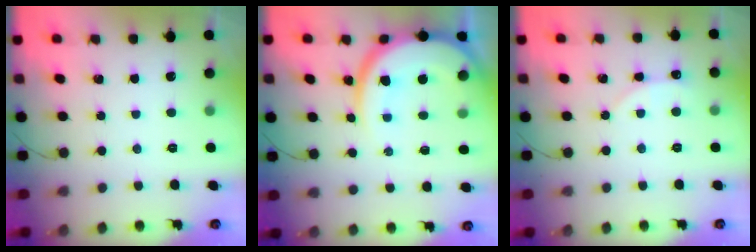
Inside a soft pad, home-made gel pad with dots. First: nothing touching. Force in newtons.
{"total": 15.1, "press": 14.9, "slide": 2.2}
{"total": 2.7, "press": 2.7, "slide": 0.4}